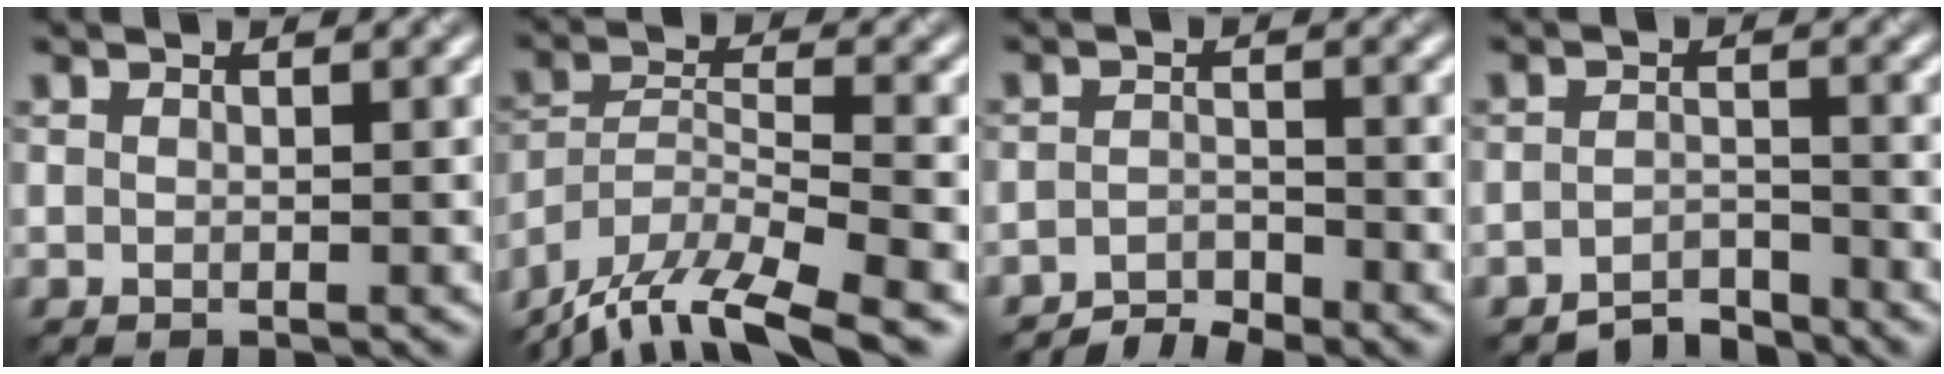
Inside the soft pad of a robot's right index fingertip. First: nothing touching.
{"total": 12.4, "force": [-10.6, 2.6, 5.8], "torque": [-0.098, -0.007, -0.170]}
{"total": 2.5, "force": [-2.4, 0.4, 0.6], "torque": [-0.008, 0.003, -0.050]}
{"total": 3.1, "force": [-2.9, 0.8, 0.7], "torque": [-0.007, 0.003, -0.056]}